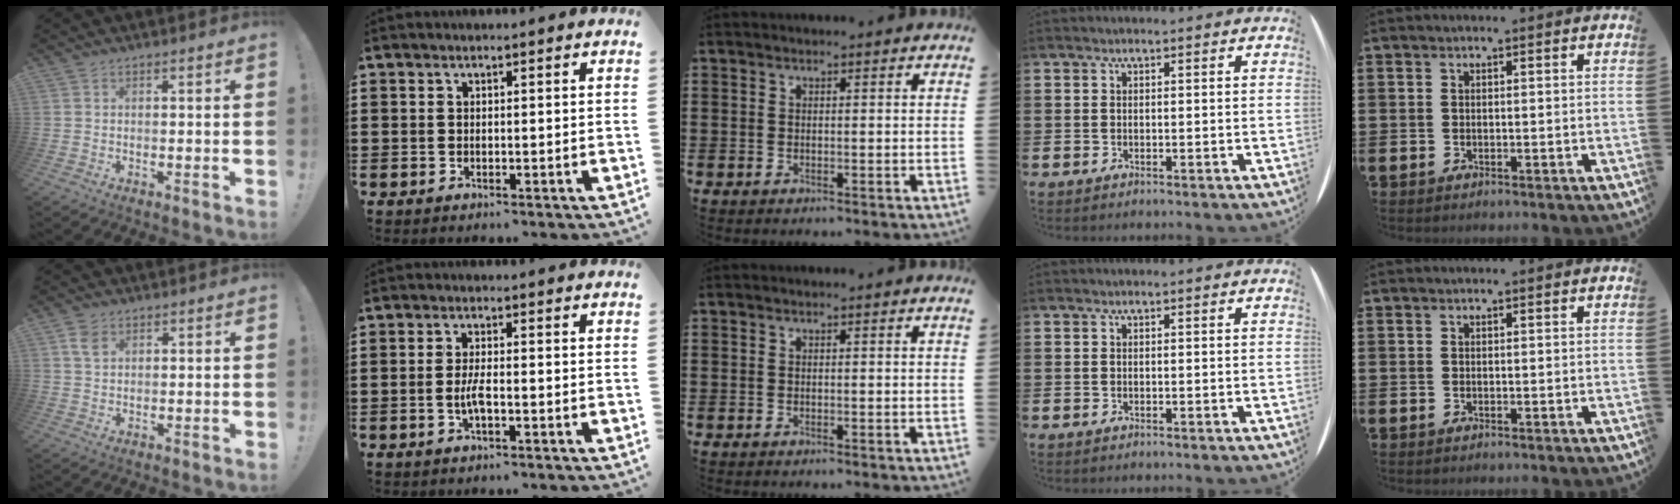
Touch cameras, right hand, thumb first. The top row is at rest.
{"thumb": {"total": 3.8, "force": [1.9, 2.2, 2.4], "torque": [-0.036, -0.004, 0.034]}, "index": {"total": 3.0, "force": [-0.8, 0.7, 2.8], "torque": [-0.063, -0.003, -0.021]}}